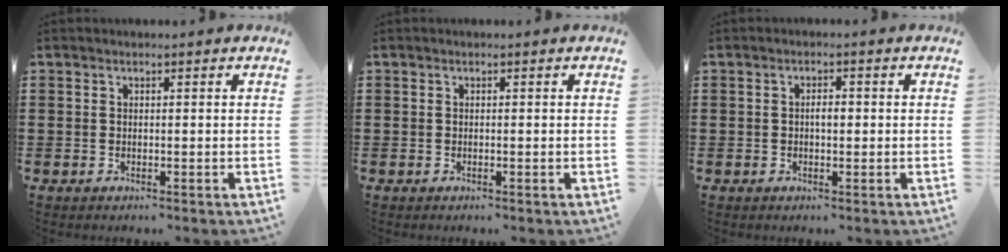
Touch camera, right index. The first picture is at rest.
{"total": 0.0}
{"total": 1.9, "force": [0.0, 0.7, 1.8], "torque": [-0.033, 0.004, -0.003]}